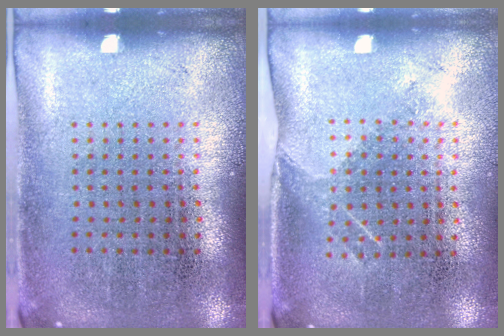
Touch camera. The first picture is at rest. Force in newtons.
{"total": 1.1, "press": 0.9, "slide": 0.7}